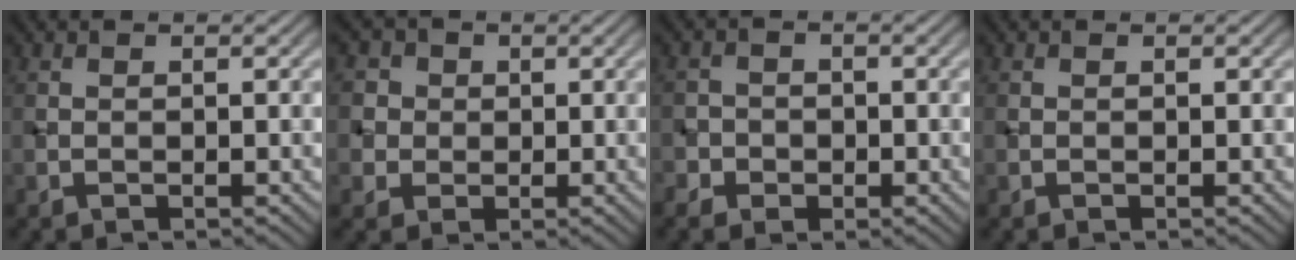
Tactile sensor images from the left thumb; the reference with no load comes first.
{"total": 4.7, "force": [1.3, 4.3, 1.3], "torque": [-0.046, 0.007, 0.012]}
{"total": 3.0, "force": [-1.3, 2.6, 0.7], "torque": [-0.007, 0.005, -0.036]}
{"total": 0.0}